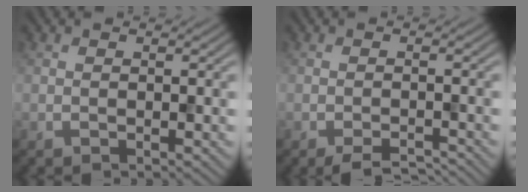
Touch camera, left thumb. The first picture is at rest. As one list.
[{"total": 2.8, "force": [-2.3, 0.5, 1.5], "torque": [-0.024, 0.001, -0.038]}]